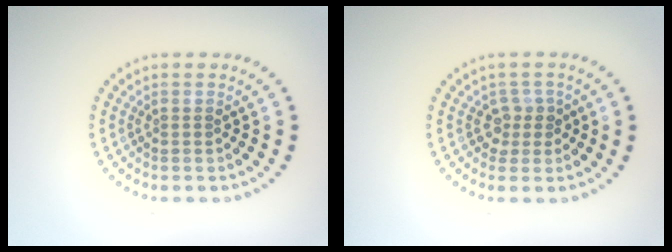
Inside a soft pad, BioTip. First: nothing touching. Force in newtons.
{"total": 1.9, "press": 1.4, "slide": 1.2}